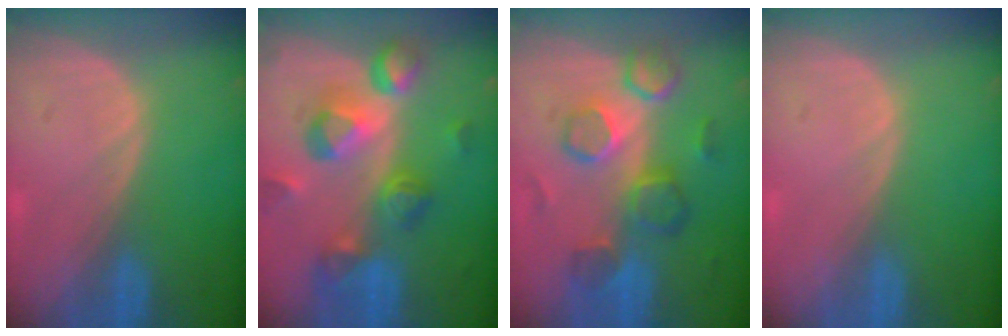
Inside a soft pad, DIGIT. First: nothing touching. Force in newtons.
{"total": 10.3, "press": 9.3, "slide": 4.6}
{"total": 9.1, "press": 8.6, "slide": 3.0}
{"total": 0.0}